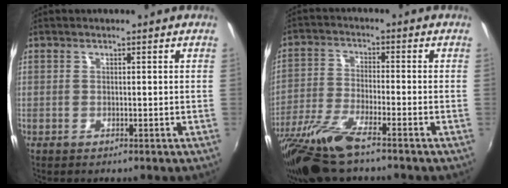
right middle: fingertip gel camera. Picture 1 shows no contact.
{"total": 12.5, "force": [-9.5, 1.7, 7.9], "torque": [-0.175, -0.033, -0.185]}